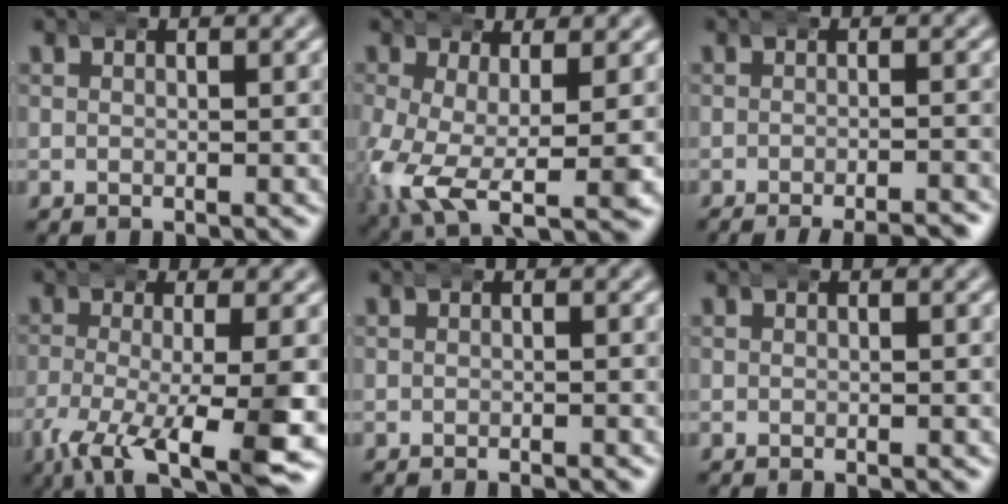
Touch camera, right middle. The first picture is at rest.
{"total": 10.0, "force": [-2.2, 6.0, 7.7], "torque": [-0.172, -0.051, -0.013]}
{"total": 5.5, "force": [-5.0, 1.1, 2.0], "torque": [-0.011, -0.006, -0.077]}
{"total": 11.4, "force": [-7.8, 3.3, 7.7], "torque": [-0.131, -0.028, -0.110]}
{"total": 0.8, "force": [-0.8, -0.1, 0.2], "torque": [-0.002, 0.000, -0.013]}
{"total": 0.0}